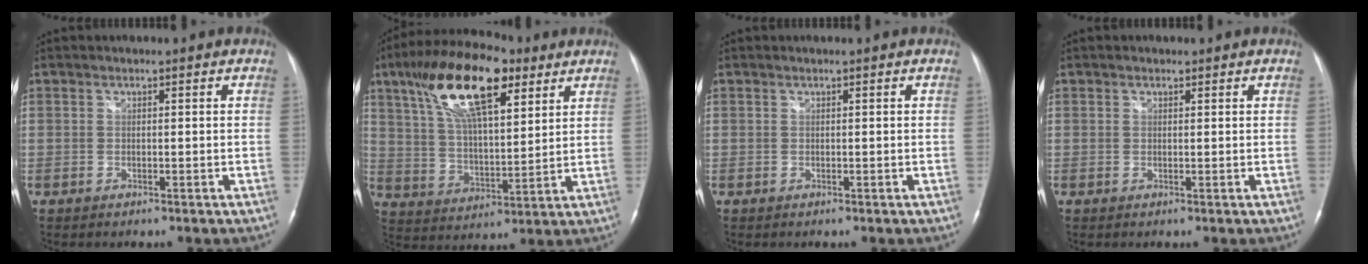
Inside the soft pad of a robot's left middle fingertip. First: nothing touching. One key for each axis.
{"total": 18.1, "fx": 9.9, "fy": 6.0, "fz": 14.0, "tx": -0.269, "ty": 0.028, "tz": 0.179}
{"total": 0.0}
{"total": 0.6, "fx": 0.5, "fy": 0.4, "fz": 0.1, "tx": -0.002, "ty": -0.001, "tz": 0.005}